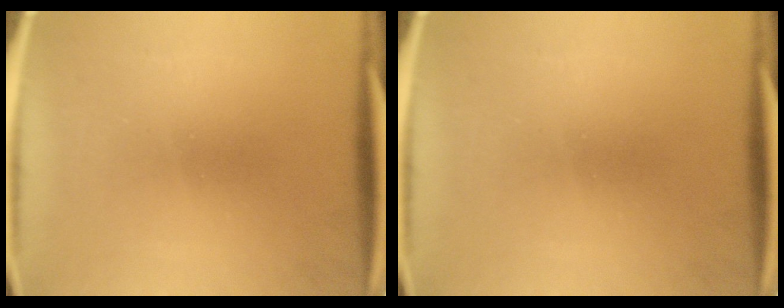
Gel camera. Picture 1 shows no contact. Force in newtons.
{"total": 0.0}